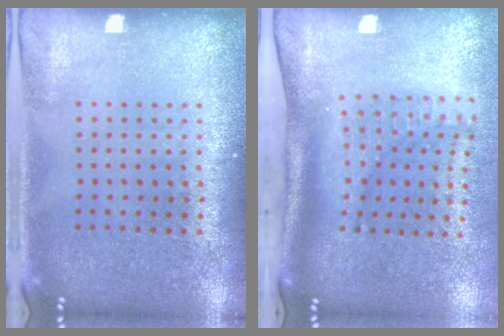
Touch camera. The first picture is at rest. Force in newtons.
{"total": 1.9, "press": 1.4, "slide": 1.3}